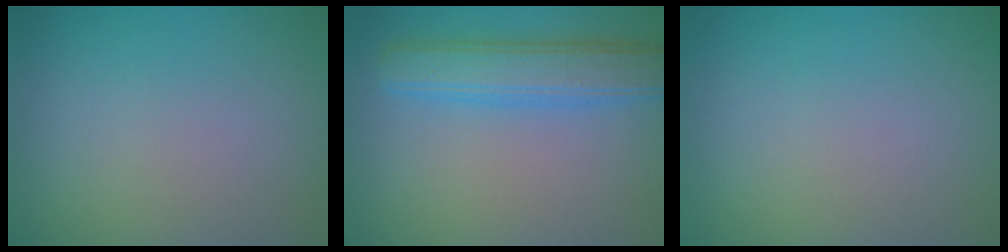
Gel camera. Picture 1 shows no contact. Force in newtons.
{"total": 5.1, "press": 5.1, "slide": 0.2}
{"total": 0.0}